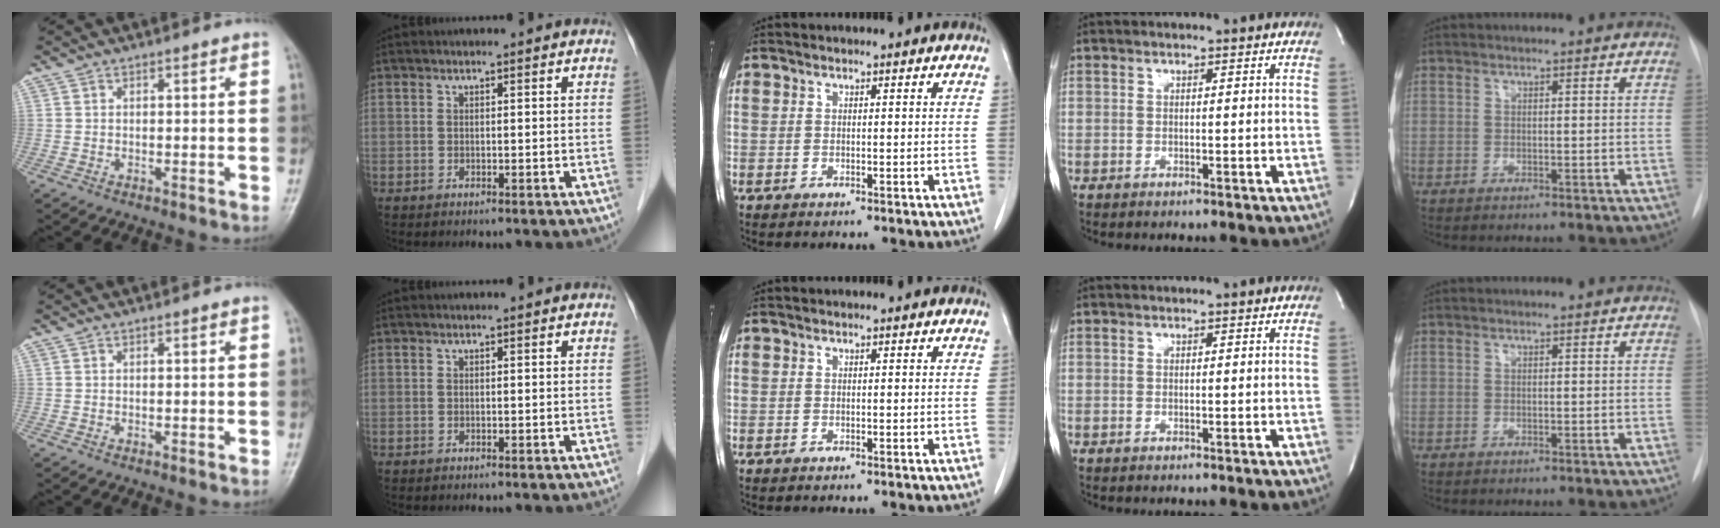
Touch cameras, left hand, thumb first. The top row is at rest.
{}